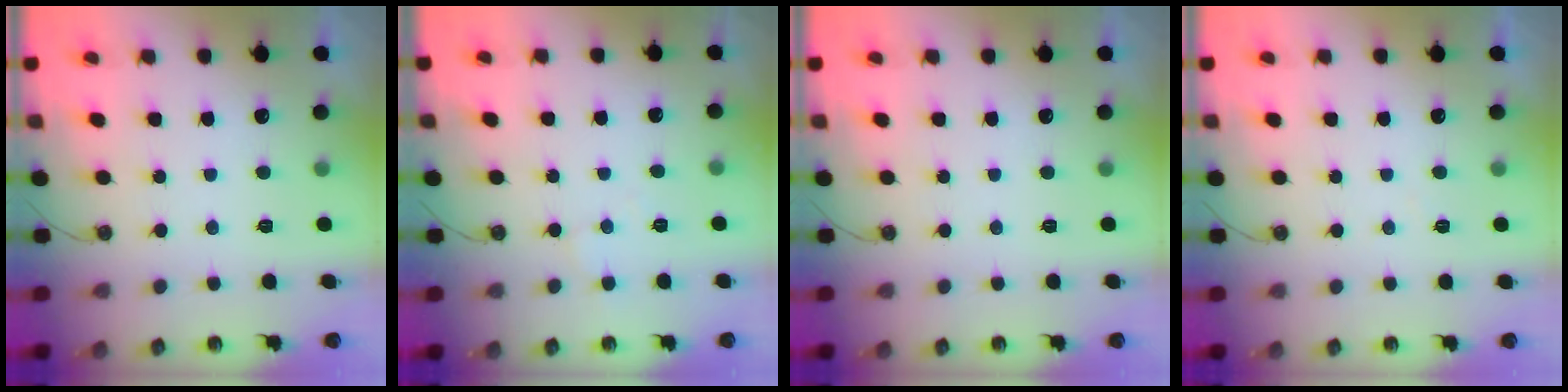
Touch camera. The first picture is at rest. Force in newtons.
{"total": 3.4, "press": 3.4, "slide": 0.5}
{"total": 0.0}
{"total": 4.2, "press": 4.1, "slide": 0.6}